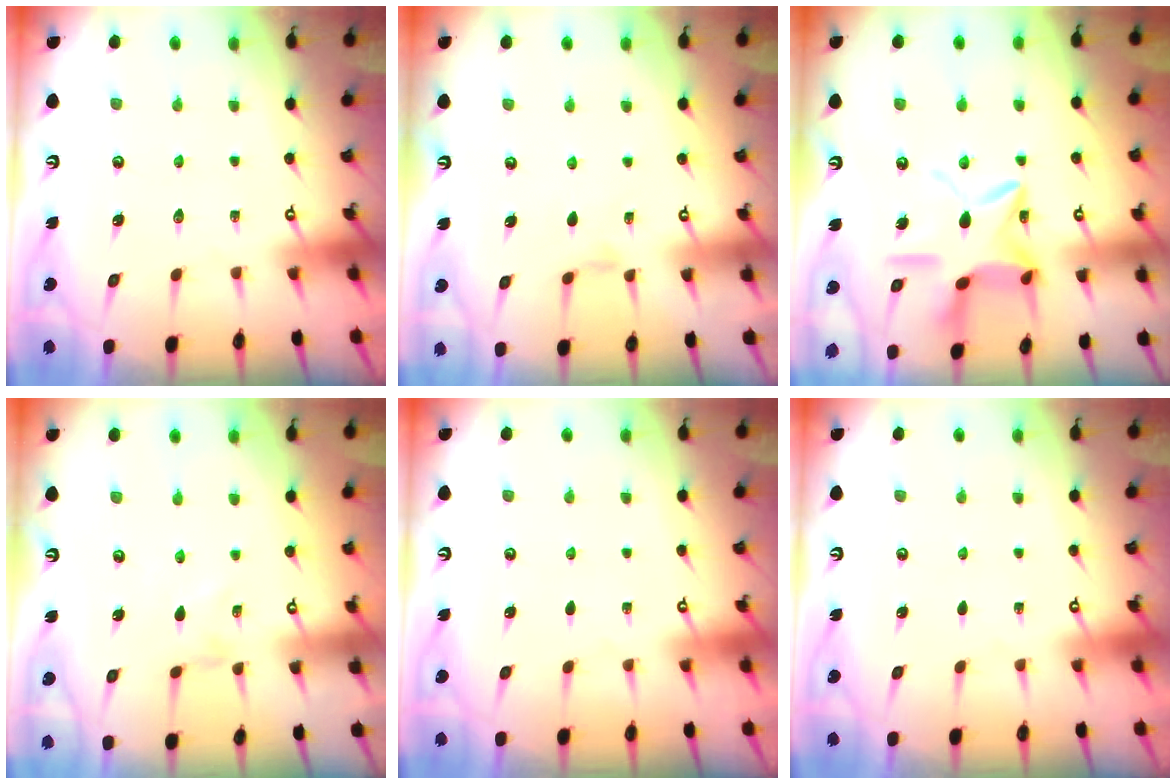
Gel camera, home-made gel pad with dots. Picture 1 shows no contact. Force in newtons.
{"total": 2.4, "press": 2.3, "slide": 0.5}
{"total": 13.1, "press": 13.1, "slide": 0.8}
{"total": 0.0}
{"total": 0.0}
{"total": 0.0}